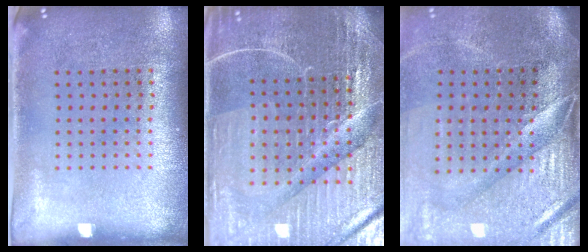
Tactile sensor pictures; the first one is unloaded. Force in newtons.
{"total": 5.4, "press": 5.1, "slide": 1.9}
{"total": 4.6, "press": 3.9, "slide": 2.4}